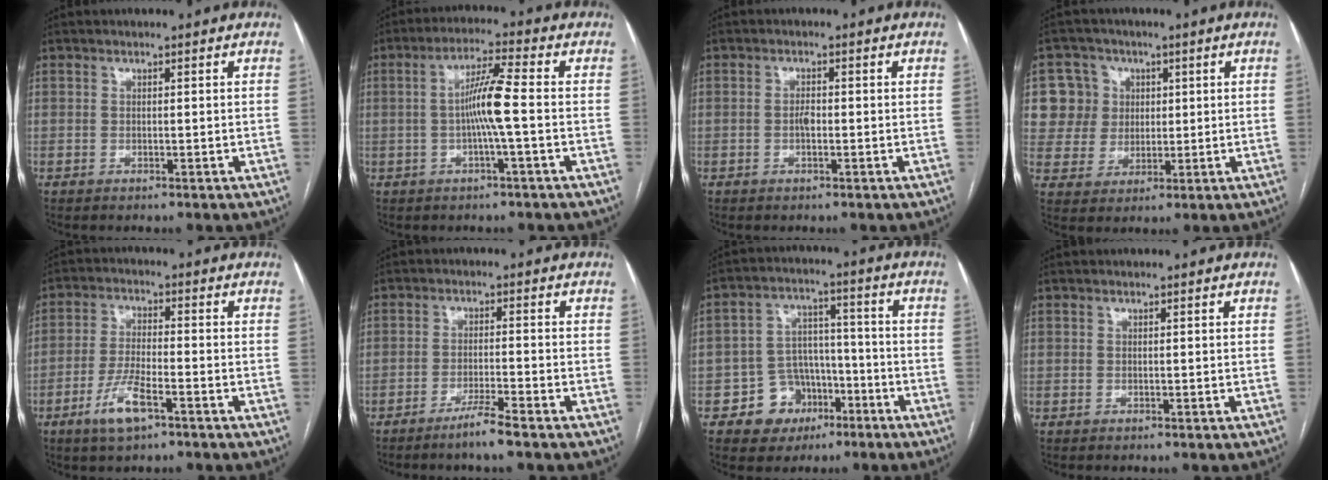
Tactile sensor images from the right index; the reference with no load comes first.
{"total": 6.7, "force": [-0.7, -0.5, 6.6], "torque": [-0.125, 0.009, -0.014]}
{"total": 1.6, "force": [-0.4, 0.6, 1.4], "torque": [-0.025, 0.003, -0.007]}
{"total": 8.0, "force": [2.1, 7.6, 0.9], "torque": [-0.018, 0.025, 0.043]}
{"total": 6.9, "force": [-3.8, 1.5, 5.5], "torque": [-0.116, -0.006, -0.069]}
{"total": 4.3, "force": [-3.3, -0.7, 2.7], "torque": [-0.051, -0.008, -0.063]}
{"total": 8.5, "force": [-4.1, 7.1, 2.0], "torque": [-0.025, 0.022, -0.056]}
{"total": 0.0}